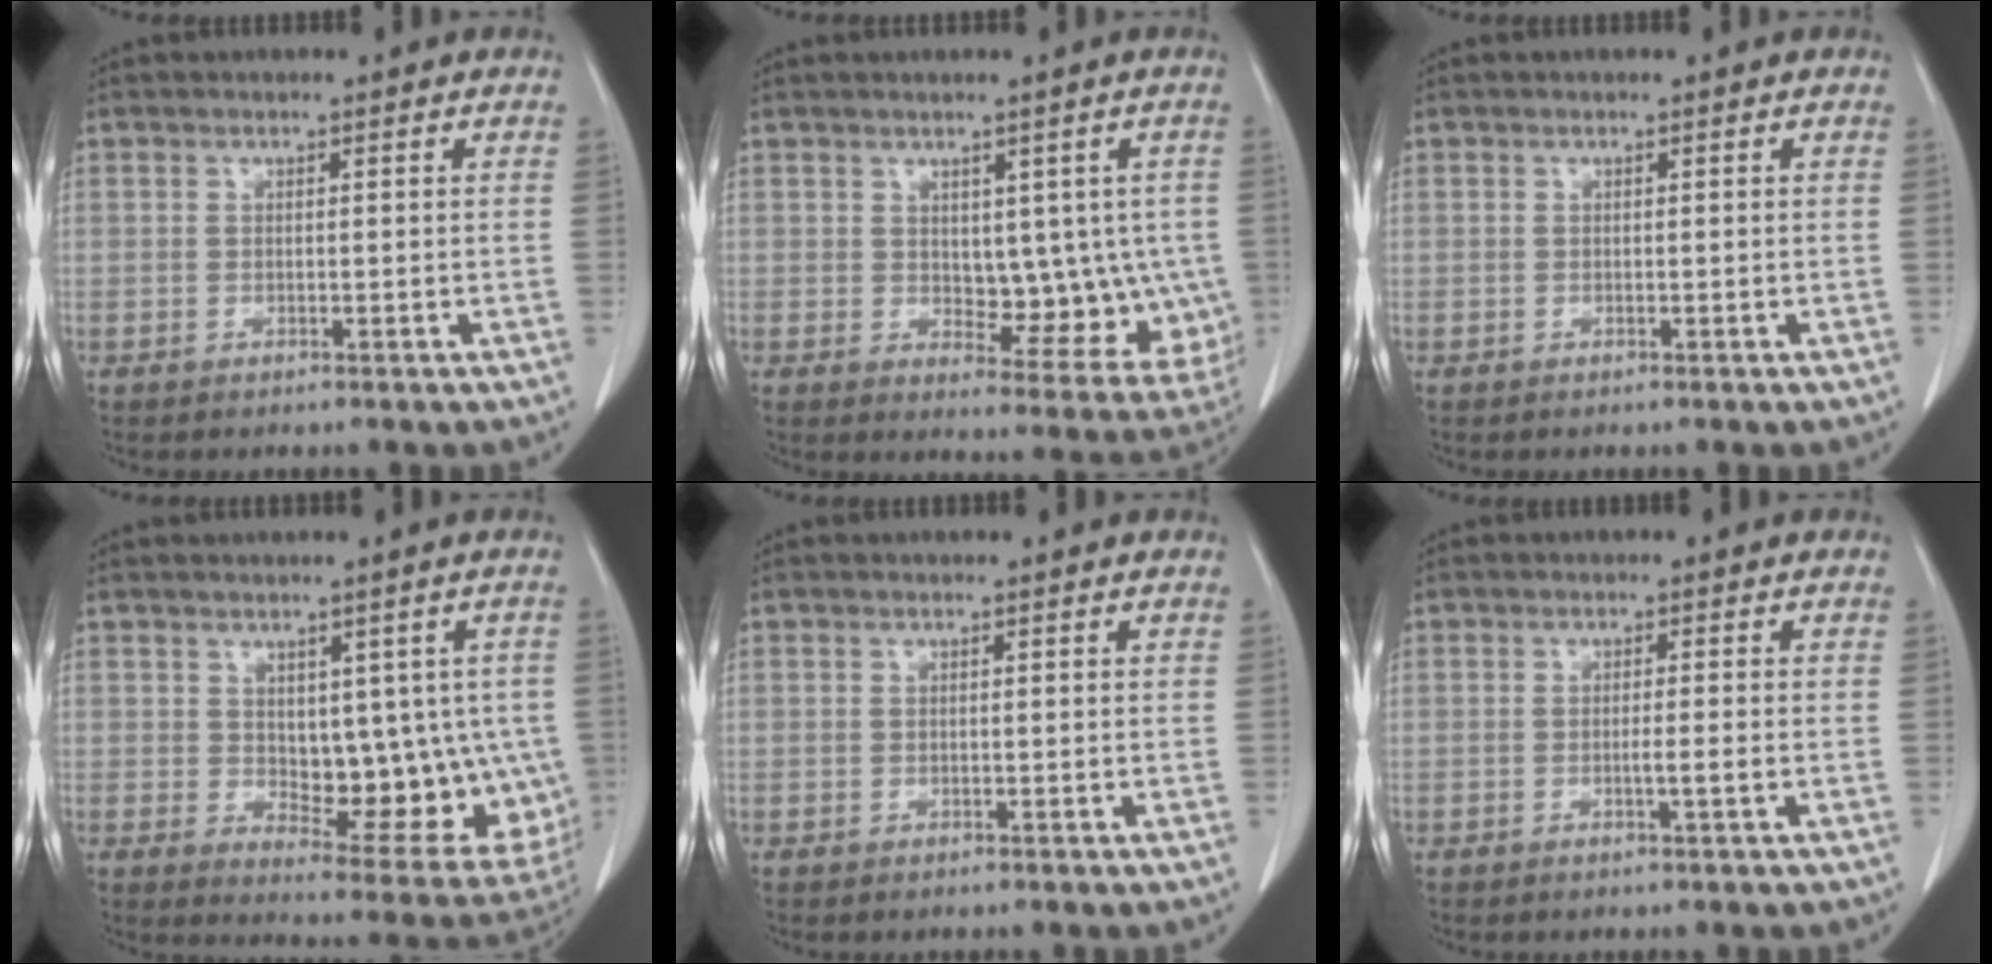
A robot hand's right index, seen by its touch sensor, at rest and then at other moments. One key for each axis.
{"total": 10.0, "fx": 0.3, "fy": 5.5, "fz": 8.4, "tx": -0.085, "ty": 0.001, "tz": 0.021}
{"total": 0.0}
{"total": 14.0, "fx": 0.0, "fy": 7.0, "fz": 12.1, "tx": -0.139, "ty": -0.001, "tz": 0.020}
{"total": 0.0}
{"total": 1.7, "fx": -0.5, "fy": -0.3, "fz": 1.6, "tx": -0.030, "ty": -0.003, "tz": -0.010}